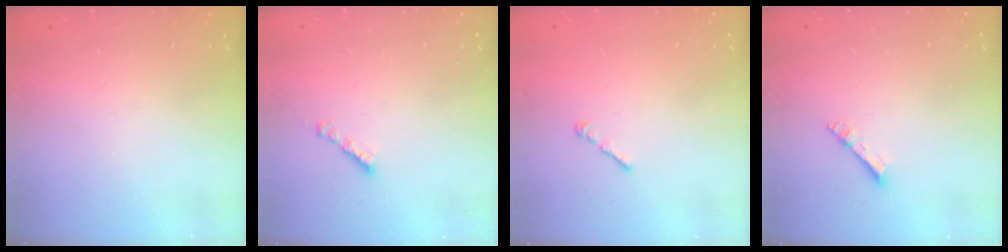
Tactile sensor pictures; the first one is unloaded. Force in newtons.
{"total": 2.3, "press": 2.3, "slide": 0.2}
{"total": 1.1, "press": 0.9, "slide": 0.5}
{"total": 3.5, "press": 3.4, "slide": 0.4}